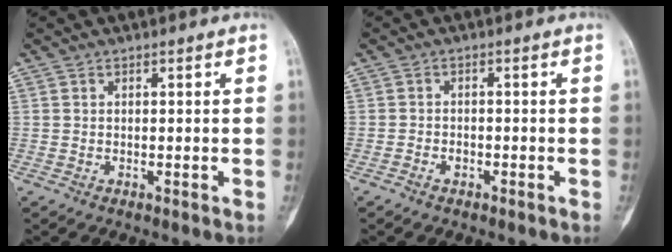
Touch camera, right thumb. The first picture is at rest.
{"total": 1.4, "force": [-0.9, 0.9, 0.6], "torque": [-0.010, 0.009, -0.017]}